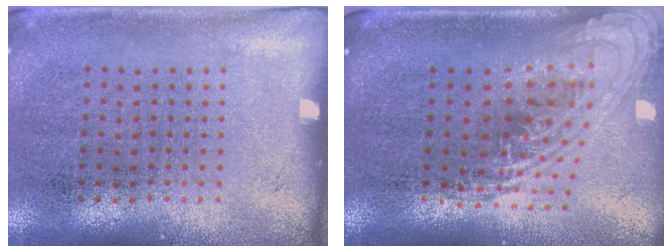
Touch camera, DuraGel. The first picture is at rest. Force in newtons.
{"total": 2.4, "press": 1.7, "slide": 1.7}